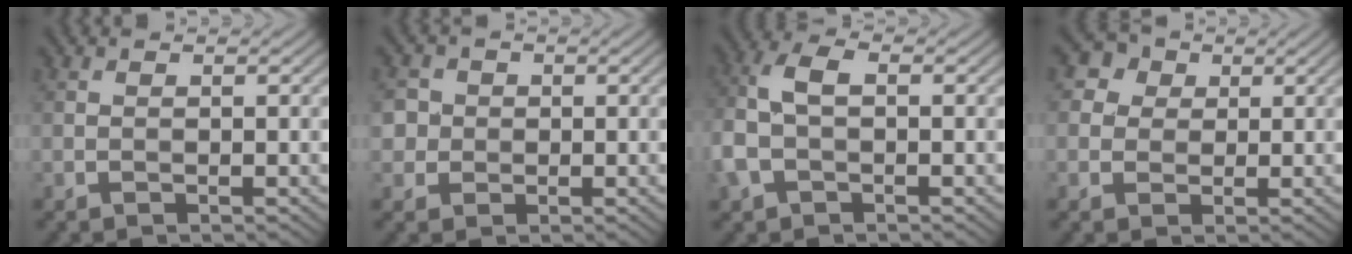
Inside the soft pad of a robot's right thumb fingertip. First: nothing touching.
{"total": 3.4, "force": [0.3, 3.3, 0.8], "torque": [-0.022, 0.004, -0.003]}
{"total": 5.8, "force": [-1.0, 3.6, 4.4], "torque": [-0.121, 0.012, -0.030]}
{"total": 4.1, "force": [1.3, 3.6, 1.3], "torque": [-0.046, 0.002, 0.019]}